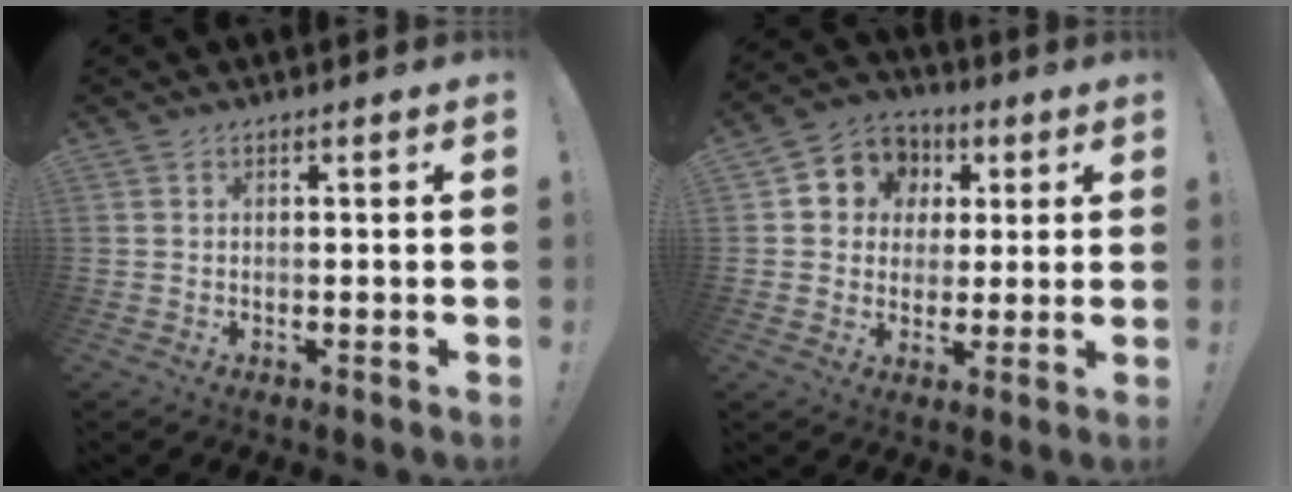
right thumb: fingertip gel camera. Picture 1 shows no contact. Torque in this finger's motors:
{"motor_torque": [0.75, 1.72, 0.27, -0.22, -0.03]}